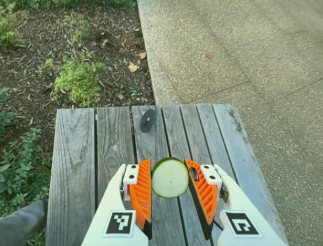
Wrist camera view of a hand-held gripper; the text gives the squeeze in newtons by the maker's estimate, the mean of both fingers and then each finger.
{"total": 6.1, "left": 6.1, "right": 6.1}